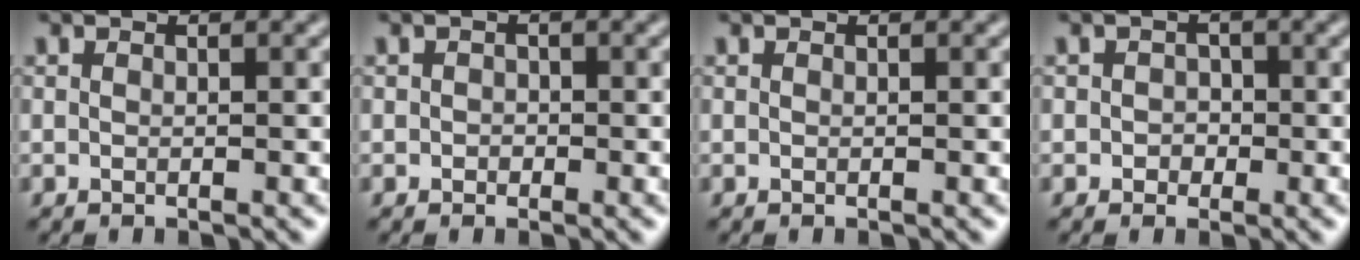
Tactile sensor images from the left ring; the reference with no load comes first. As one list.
[{"total": 0.8, "force": [-0.1, 0.7, 0.2], "torque": [0.000, -0.005, -0.005]}, {"total": 0.0}, {"total": 1.4, "force": [-0.1, 1.3, 0.4], "torque": [0.006, -0.002, -0.006]}]